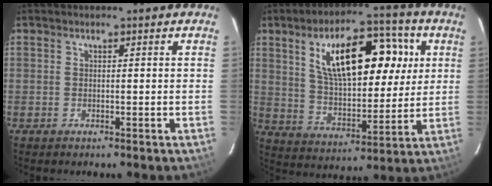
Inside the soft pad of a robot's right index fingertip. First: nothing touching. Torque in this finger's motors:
{"motor_torque": [1.27, 0.86, 1.05, 0.21]}